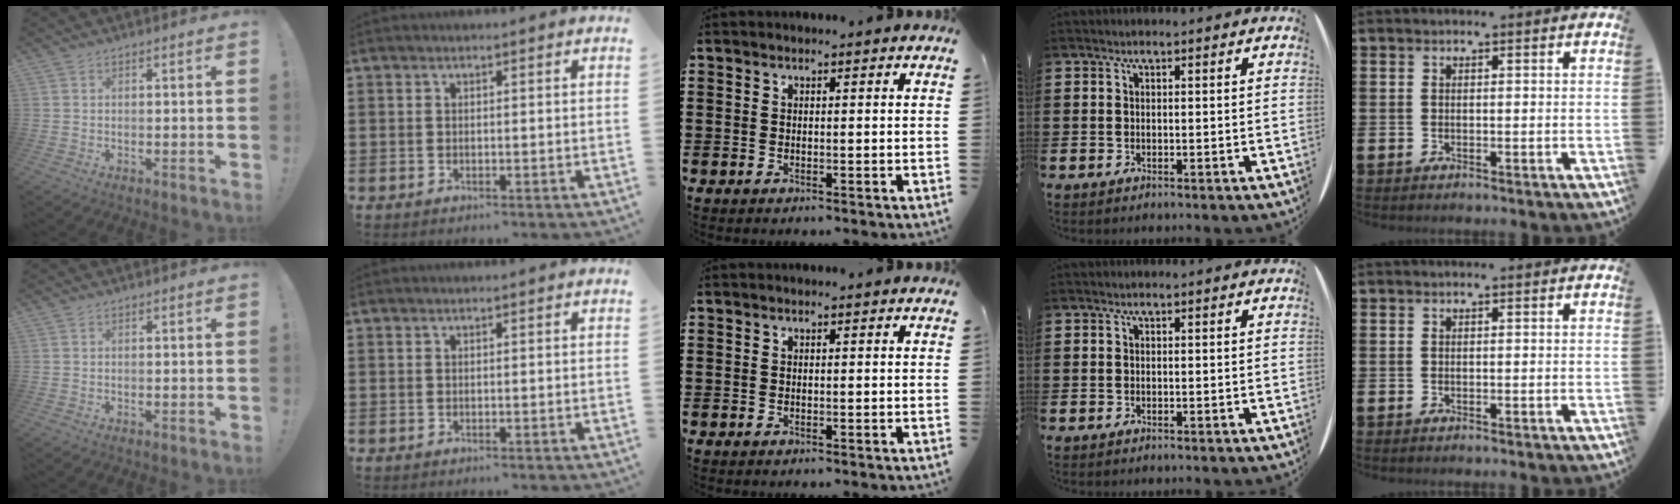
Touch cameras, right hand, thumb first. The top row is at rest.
{}